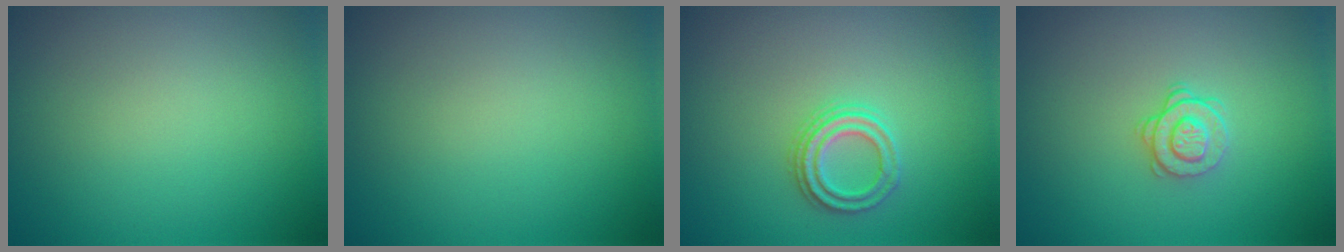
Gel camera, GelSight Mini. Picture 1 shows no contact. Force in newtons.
{"total": 0.0}
{"total": 2.3, "press": 2.2, "slide": 0.6}
{"total": 1.7, "press": 1.3, "slide": 1.1}